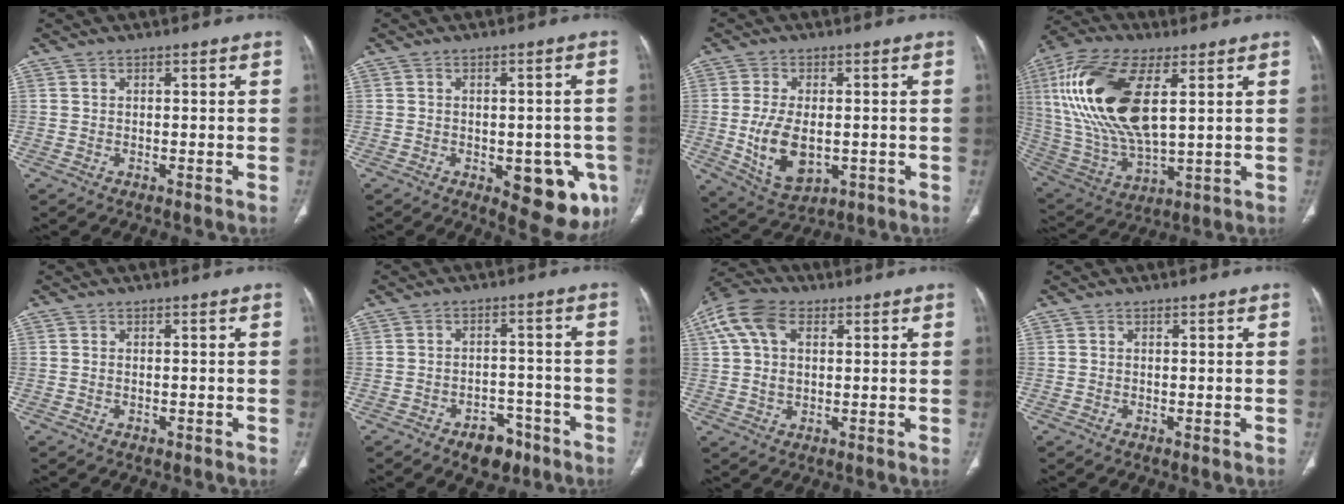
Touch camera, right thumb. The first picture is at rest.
{"total": 12.2, "force": [-4.3, 5.9, 9.9], "torque": [-0.087, 0.004, -0.039]}
{"total": 10.7, "force": [-1.3, 6.3, 8.5], "torque": [-0.152, -0.009, -0.008]}
{"total": 23.3, "force": [5.8, 10.7, 19.9], "torque": [-0.420, -0.015, 0.111]}
{"total": 0.6, "force": [-0.1, 0.4, 0.5], "torque": [-0.013, 0.001, 0.000]}
{"total": 7.0, "force": [-4.4, 4.3, 3.3], "torque": [-0.022, 0.034, -0.060]}
{"total": 11.4, "force": [3.8, 7.2, 7.9], "torque": [-0.162, 0.017, 0.069]}
{"total": 0.0}